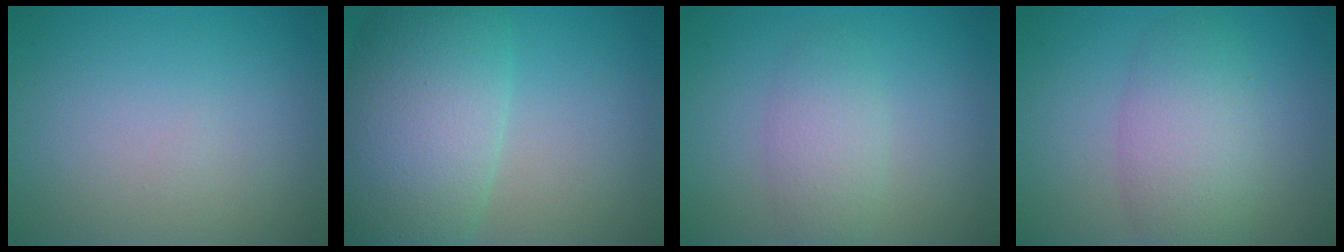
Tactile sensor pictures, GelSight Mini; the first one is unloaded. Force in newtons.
{"total": 10.6, "press": 10.5, "slide": 0.4}
{"total": 2.8, "press": 2.8, "slide": 0.1}
{"total": 5.0, "press": 5.0, "slide": 0.1}